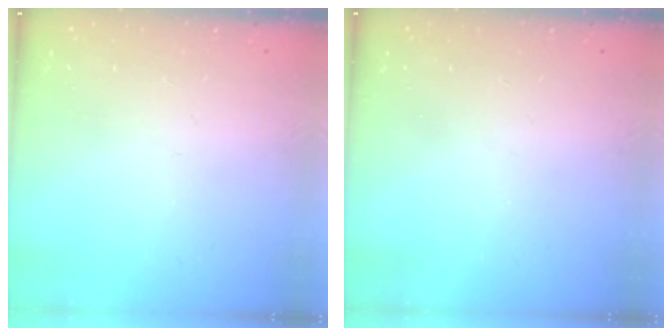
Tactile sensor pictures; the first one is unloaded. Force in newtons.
{"total": 0.0}